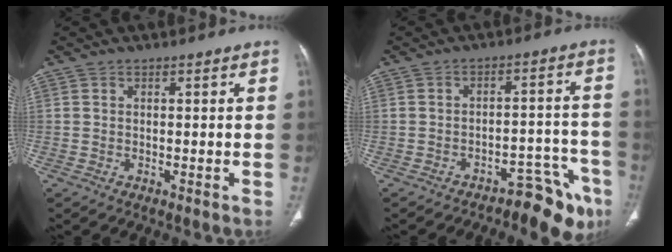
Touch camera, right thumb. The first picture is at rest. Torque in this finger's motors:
{"motor_torque": [0.78, 1.03, -0.25, -0.14, 0.02]}